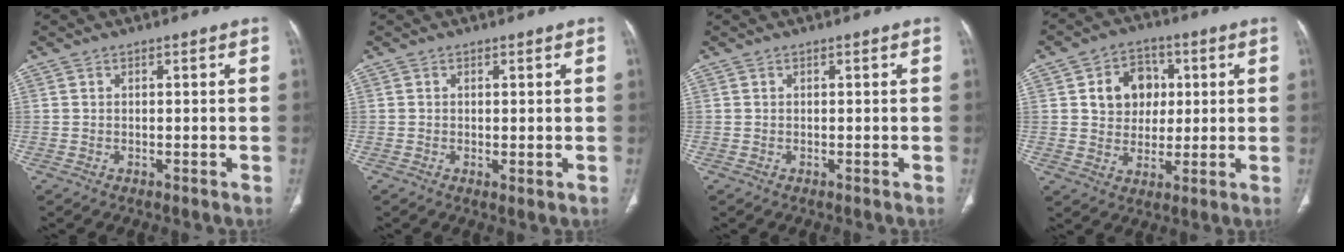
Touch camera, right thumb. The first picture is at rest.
{"total": 1.1, "force": [-0.1, 0.4, 1.1], "torque": [-0.023, -0.007, 0.000]}
{"total": 0.0}
{"total": 9.9, "force": [2.3, 8.1, 5.1], "torque": [-0.034, 0.000, 0.038]}